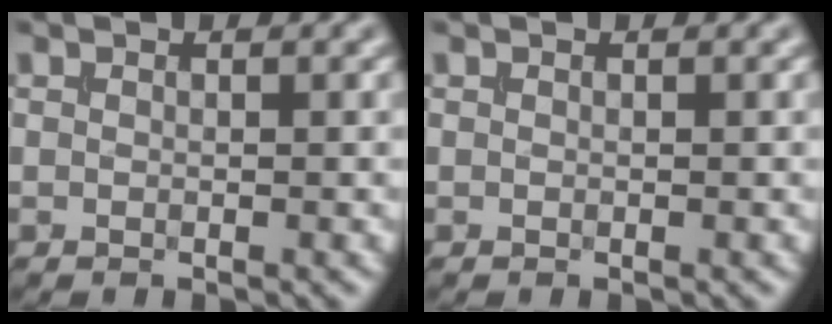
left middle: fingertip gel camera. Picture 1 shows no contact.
{"total": 0.0}